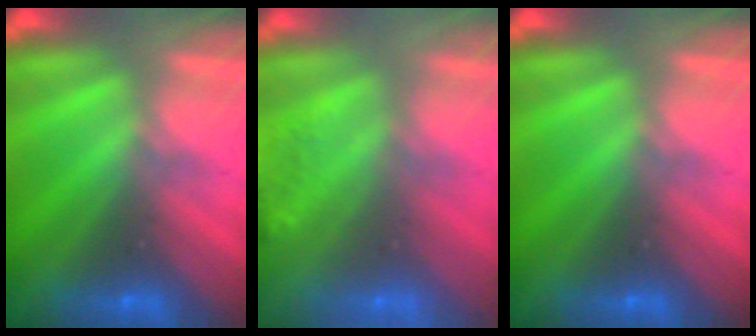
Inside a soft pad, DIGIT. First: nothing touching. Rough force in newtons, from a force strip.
{"total": 7.0}
{"total": 0.0}